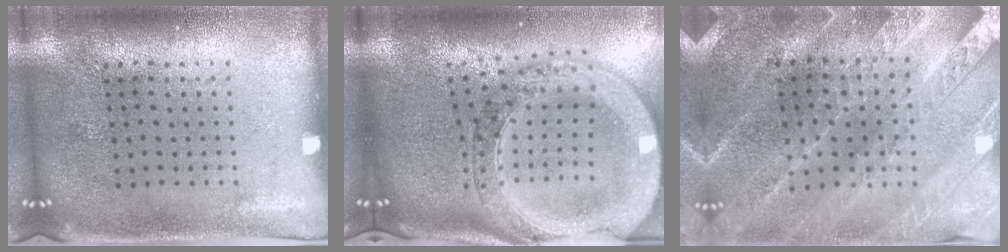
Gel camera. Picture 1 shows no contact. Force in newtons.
{"total": 3.8, "press": 3.0, "slide": 2.4}
{"total": 2.2, "press": 2.2, "slide": 0.2}